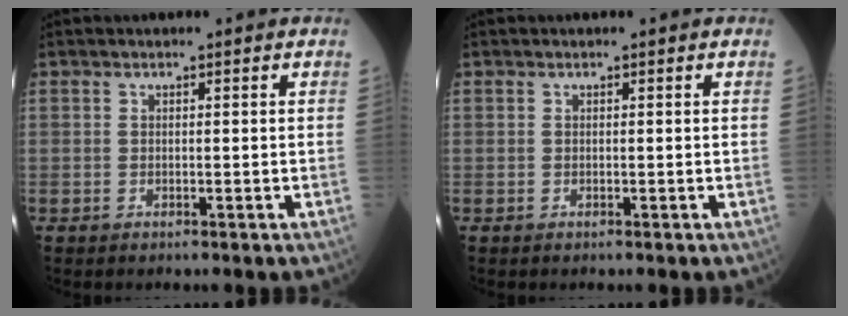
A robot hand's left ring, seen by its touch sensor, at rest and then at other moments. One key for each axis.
{"total": 0.0}